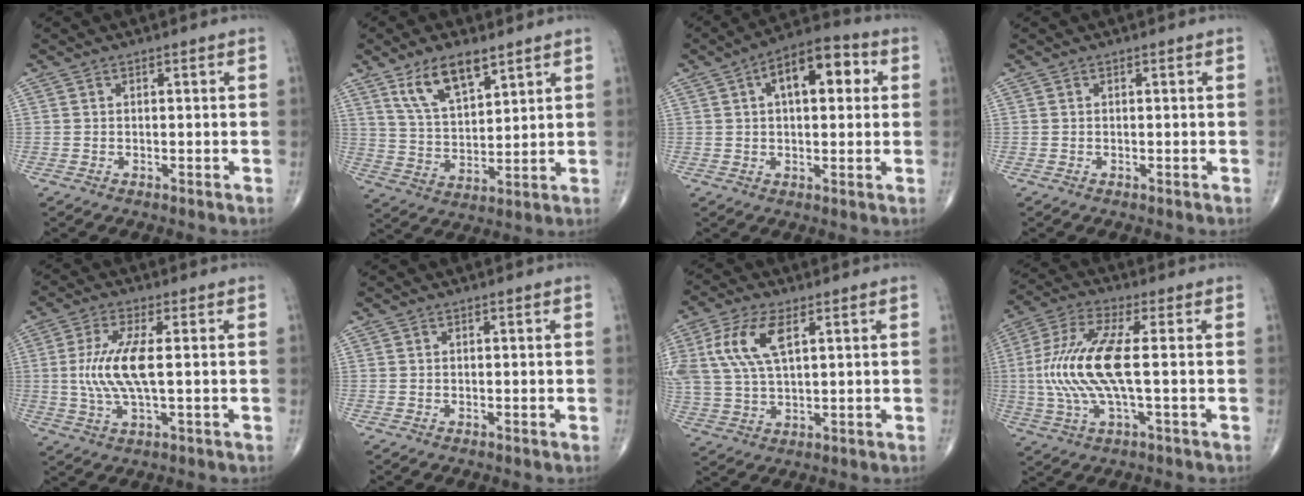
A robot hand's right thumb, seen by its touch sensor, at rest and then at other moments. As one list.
[{"total": 10.9, "force": [6.8, 4.4, 7.3], "torque": [-0.121, -0.034, 0.137]}, {"total": 11.9, "force": [3.3, 5.9, 9.9], "torque": [-0.129, 0.024, 0.042]}, {"total": 0.0}, {"total": 9.0, "force": [0.5, 2.4, 8.7], "torque": [-0.204, -0.003, 0.009]}, {"total": 0.0}, {"total": 11.1, "force": [3.9, 4.9, 9.2], "torque": [-0.214, 0.003, 0.081]}, {"total": 13.7, "force": [-0.1, 3.6, 13.2], "torque": [-0.315, 0.015, -0.003]}]